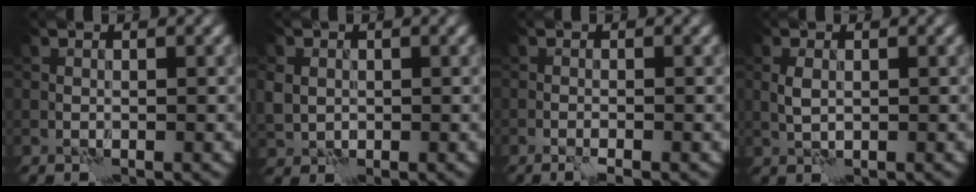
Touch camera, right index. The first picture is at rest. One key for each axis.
{"total": 2.3, "fx": 0.3, "fy": 2.1, "fz": 0.9, "tx": -0.028, "ty": 0.001, "tz": 0.007}
{"total": 1.2, "fx": -0.8, "fy": -0.2, "fz": 0.9, "tx": -0.017, "ty": 0.005, "tz": -0.017}
{"total": 1.4, "fx": 0.2, "fy": 0.8, "fz": 1.1, "tx": -0.027, "ty": 0.002, "tz": 0.005}